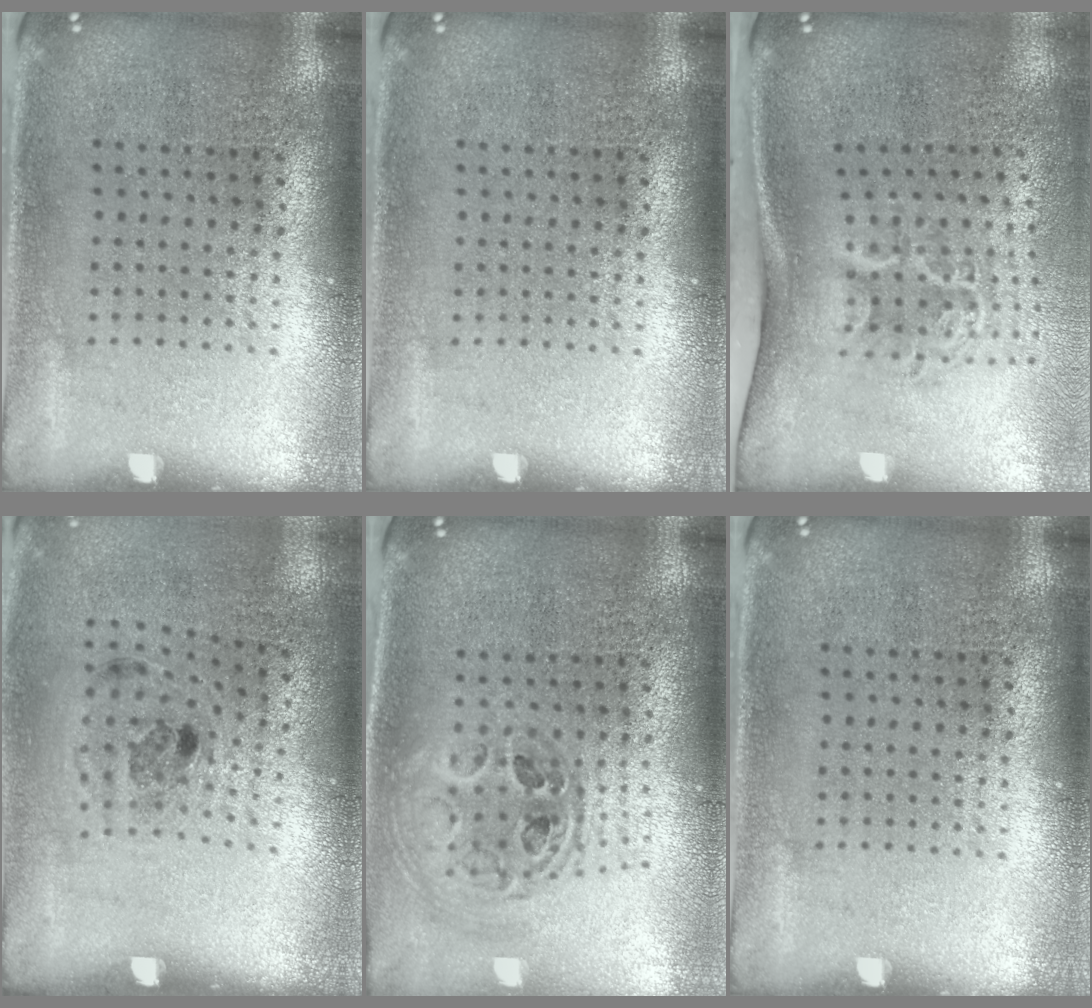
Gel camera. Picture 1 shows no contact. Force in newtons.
{"total": 0.0}
{"total": 2.2, "press": 1.4, "slide": 1.7}
{"total": 1.2, "press": 0.8, "slide": 0.9}
{"total": 1.0, "press": 1.0, "slide": 0.2}
{"total": 0.0}